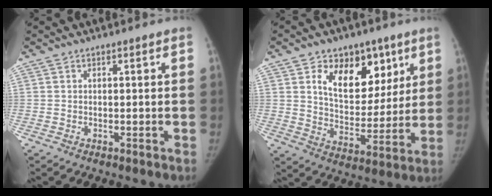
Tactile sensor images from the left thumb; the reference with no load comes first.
{"total": 15.4, "force": [7.2, 10.2, 9.1], "torque": [-0.090, -0.038, 0.125]}